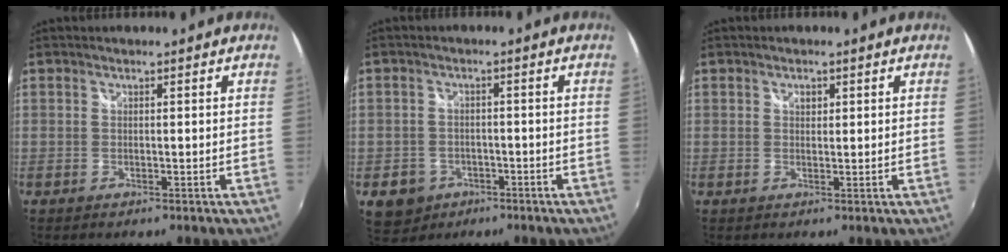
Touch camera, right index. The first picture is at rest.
{"total": 6.0, "force": [-2.6, 5.2, 1.4], "torque": [-0.040, 0.009, -0.032]}
{"total": 1.3, "force": [0.6, 0.9, 0.7], "torque": [-0.008, 0.004, 0.010]}